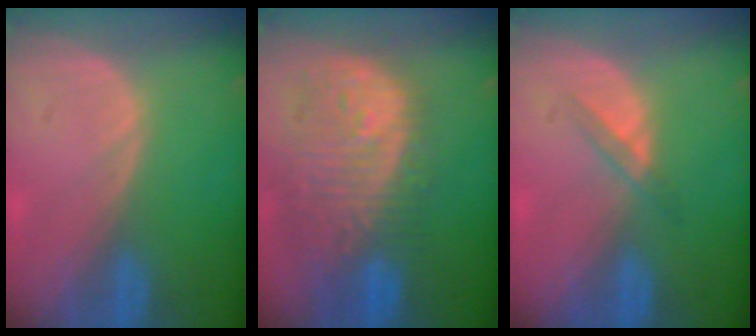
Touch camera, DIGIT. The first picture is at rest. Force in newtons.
{"total": 12.2, "press": 10.9, "slide": 5.5}
{"total": 2.3, "press": 2.0, "slide": 1.0}